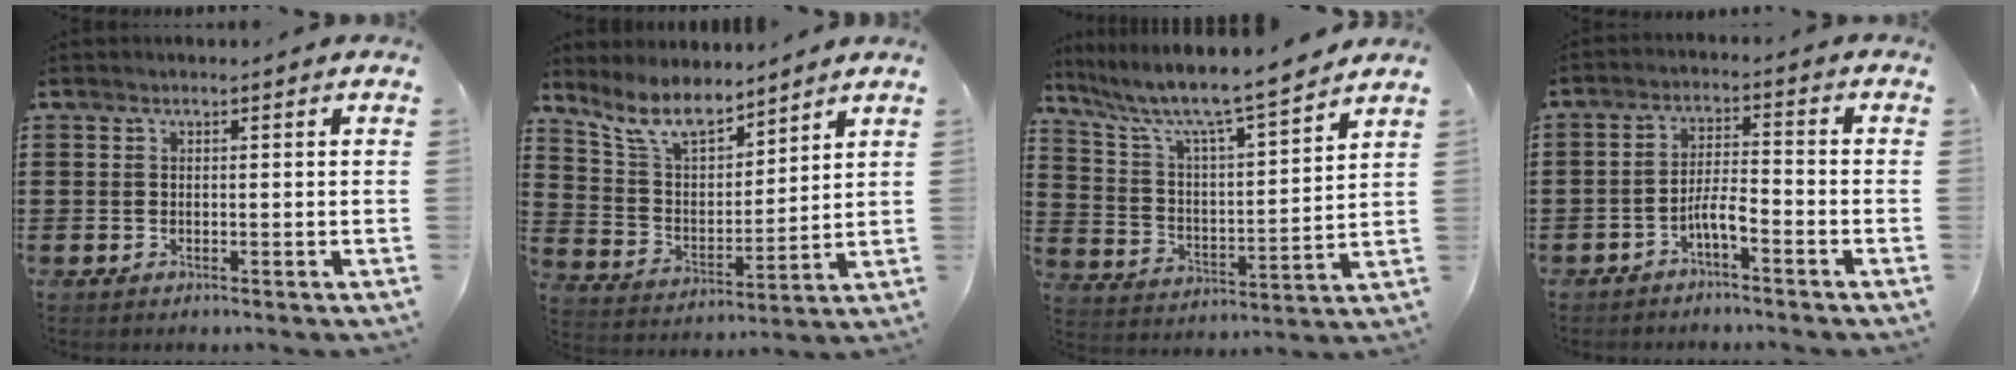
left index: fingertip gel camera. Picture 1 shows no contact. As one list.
[{"total": 9.4, "force": [7.9, 2.7, 4.2], "torque": [-0.113, -0.026, 0.147]}, {"total": 7.2, "force": [6.2, 0.5, 3.7], "torque": [-0.100, -0.048, 0.097]}, {"total": 4.2, "force": [-2.6, 0.7, 3.2], "torque": [-0.065, 0.008, -0.052]}]